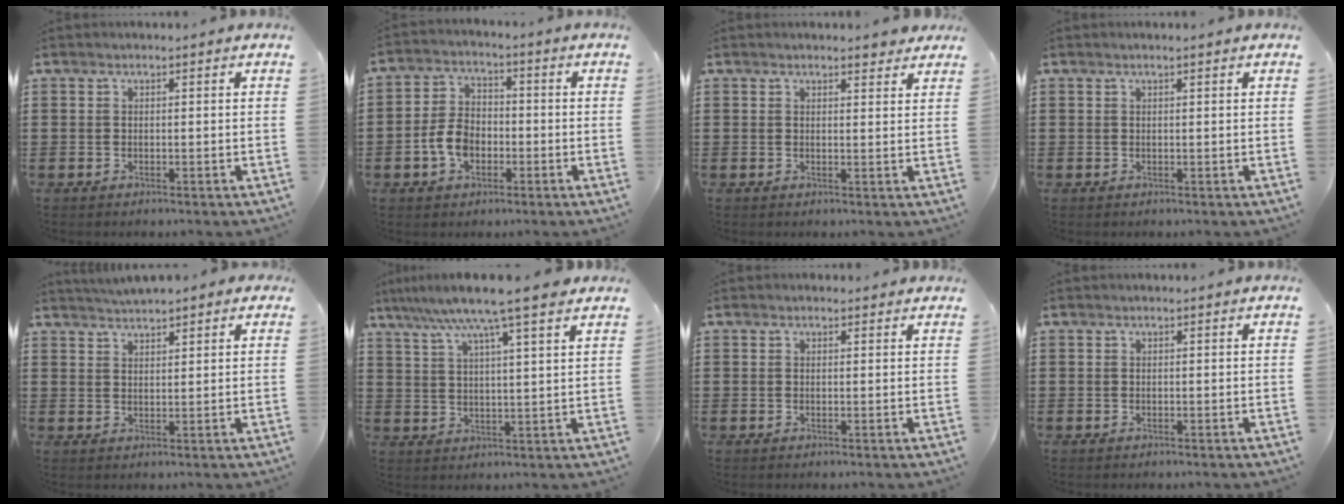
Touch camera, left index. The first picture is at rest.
{"total": 6.1, "force": [-2.0, 4.1, 4.0], "torque": [-0.100, 0.004, -0.044]}
{"total": 2.3, "force": [2.1, 0.5, 0.8], "torque": [-0.011, 0.001, 0.037]}
{"total": 0.6, "force": [0.3, -0.1, 0.5], "torque": [-0.008, -0.002, 0.007]}
{"total": 2.7, "force": [2.7, 0.3, 0.5], "torque": [-0.017, -0.003, 0.050]}
{"total": 8.8, "force": [6.9, -0.2, 5.5], "torque": [-0.126, -0.020, 0.117]}
{"total": 0.6, "force": [0.4, 0.4, 0.2], "torque": [-0.005, 0.004, 0.008]}
{"total": 0.0}